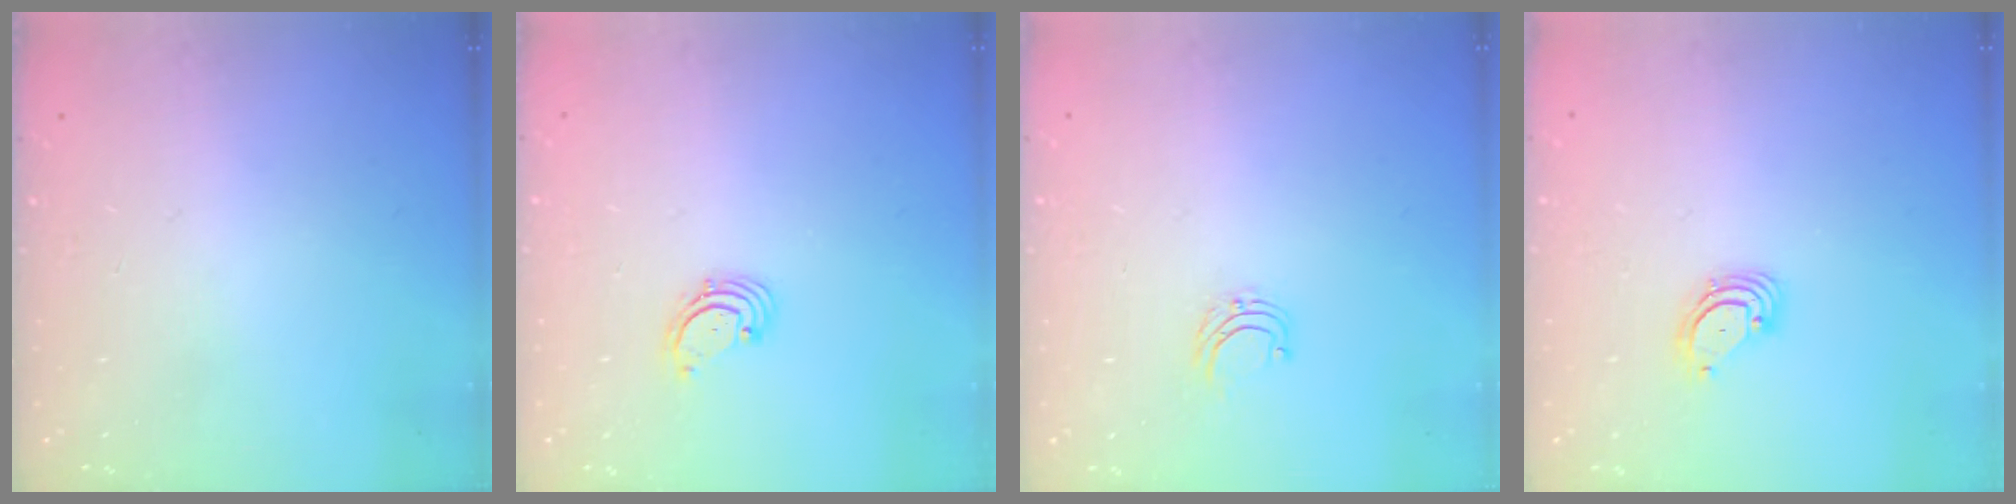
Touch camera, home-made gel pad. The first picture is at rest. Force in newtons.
{"total": 1.6, "press": 1.6, "slide": 0.2}
{"total": 4.3, "press": 4.3, "slide": 0.3}
{"total": 3.6, "press": 3.6, "slide": 0.3}